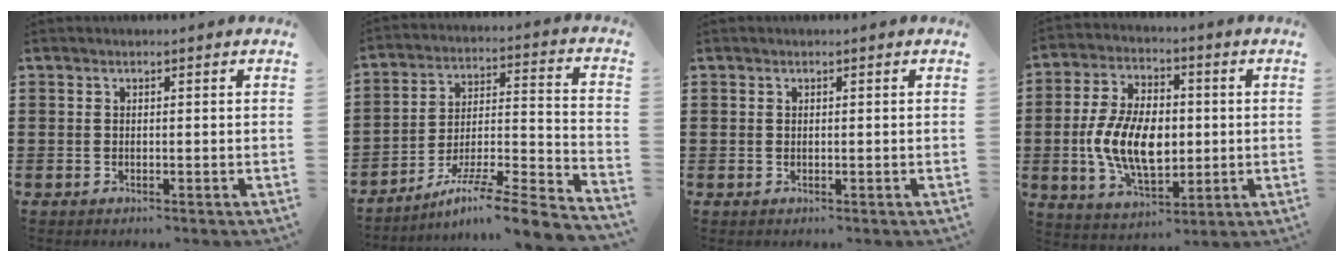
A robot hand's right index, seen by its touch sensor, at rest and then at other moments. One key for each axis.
{"total": 7.2, "fx": -5.4, "fy": 0.0, "fz": 4.8, "tx": -0.078, "ty": -0.011, "tz": -0.109}
{"total": 0.0}
{"total": 11.4, "fx": -1.0, "fy": 6.9, "fz": 9.1, "tx": -0.195, "ty": 0.004, "tz": -0.021}